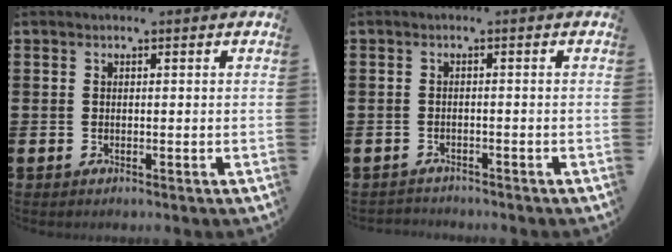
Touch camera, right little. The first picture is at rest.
{"total": 1.1, "force": [-1.1, 0.1, -0.1], "torque": [-0.001, 0.002, -0.024]}